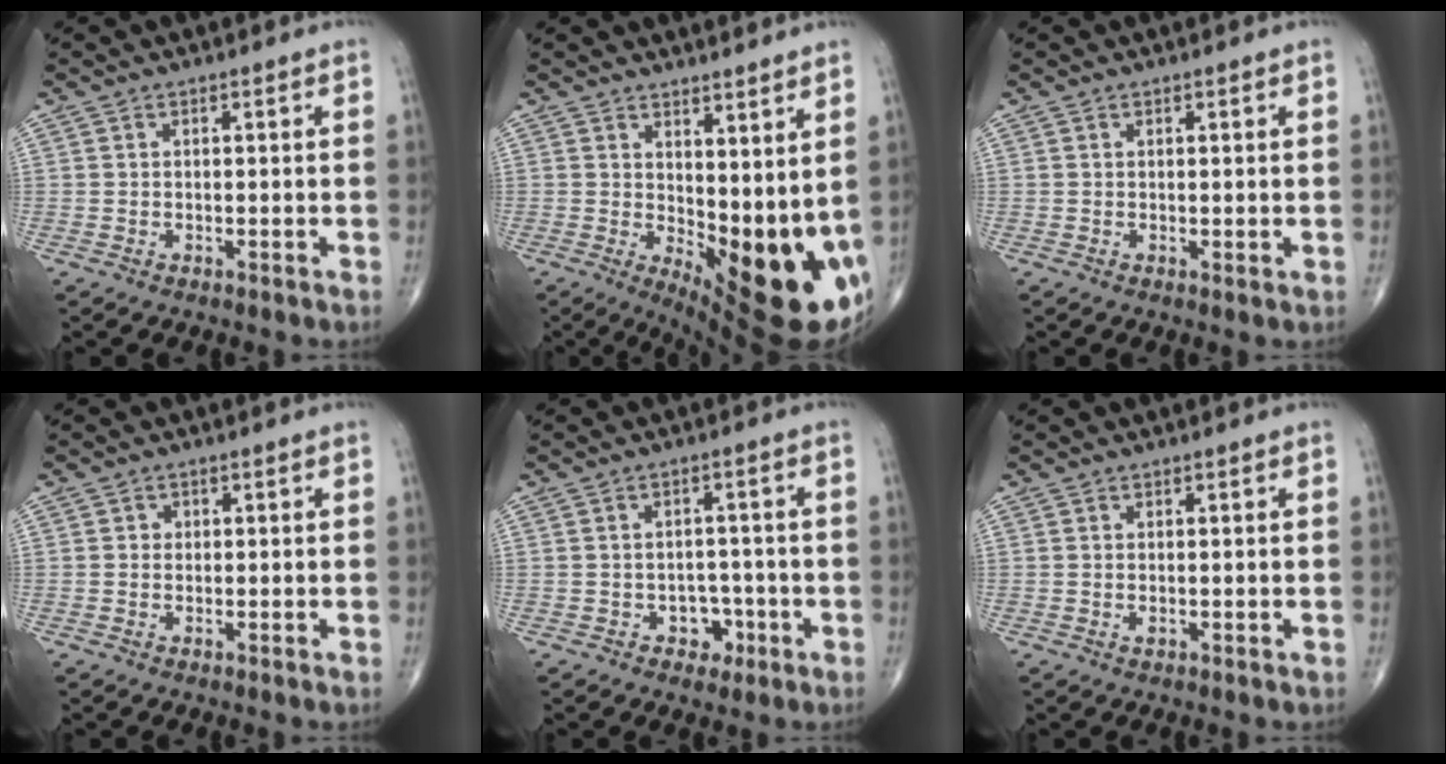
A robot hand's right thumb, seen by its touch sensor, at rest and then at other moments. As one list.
[{"total": 16.9, "force": [1.8, 6.5, 15.5], "torque": [-0.210, -0.049, 0.047]}, {"total": 0.6, "force": [0.2, 0.1, 0.6], "torque": [-0.014, -0.003, 0.004]}, {"total": 1.0, "force": [0.1, 1.0, 0.3], "torque": [0.002, 0.003, 0.000]}, {"total": 4.1, "force": [-1.7, 3.3, 1.8], "torque": [0.004, 0.016, -0.021]}, {"total": 0.6, "force": [0.0, 0.3, 0.5], "torque": [-0.011, -0.003, 0.001]}]